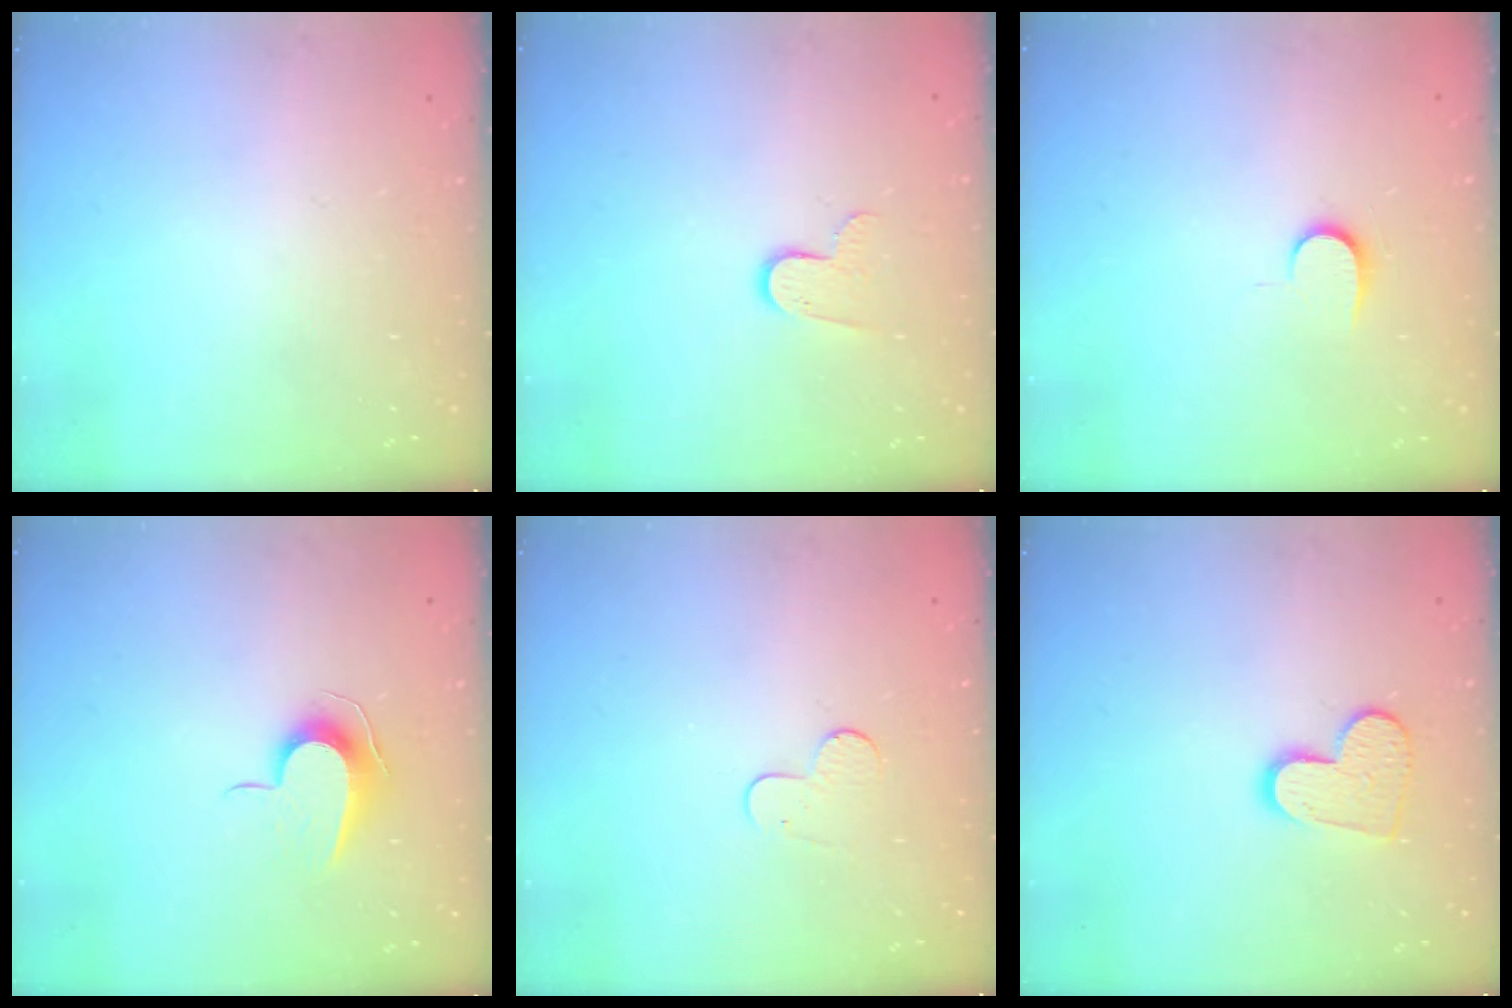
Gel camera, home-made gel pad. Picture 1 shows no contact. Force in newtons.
{"total": 7.6, "press": 7.6, "slide": 0.7}
{"total": 6.9, "press": 6.9, "slide": 0.8}
{"total": 8.9, "press": 8.8, "slide": 0.5}
{"total": 4.9, "press": 4.8, "slide": 0.5}
{"total": 10.8, "press": 10.7, "slide": 0.9}